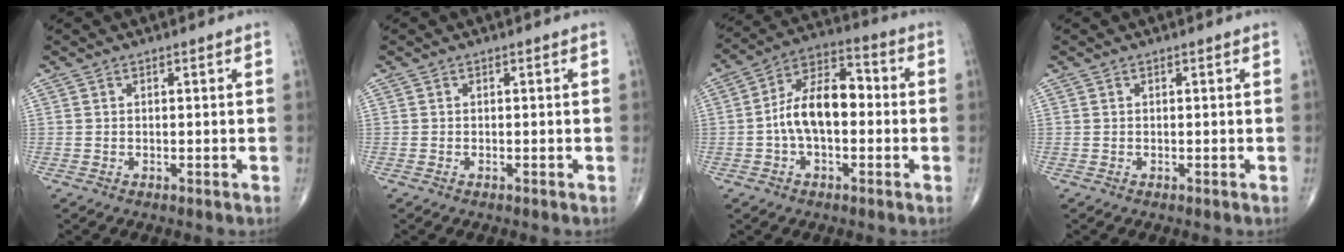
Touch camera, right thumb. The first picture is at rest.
{"total": 0.0}
{"total": 12.2, "force": [-1.0, 6.8, 10.1], "torque": [-0.168, 0.041, -0.027]}
{"total": 0.0}